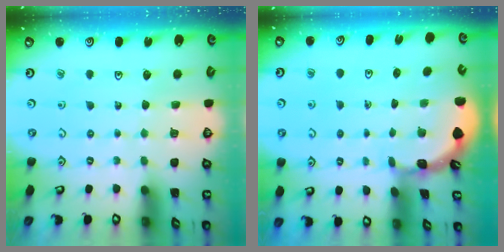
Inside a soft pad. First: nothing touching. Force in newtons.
{"total": 1.7, "press": 1.7, "slide": 0.1}